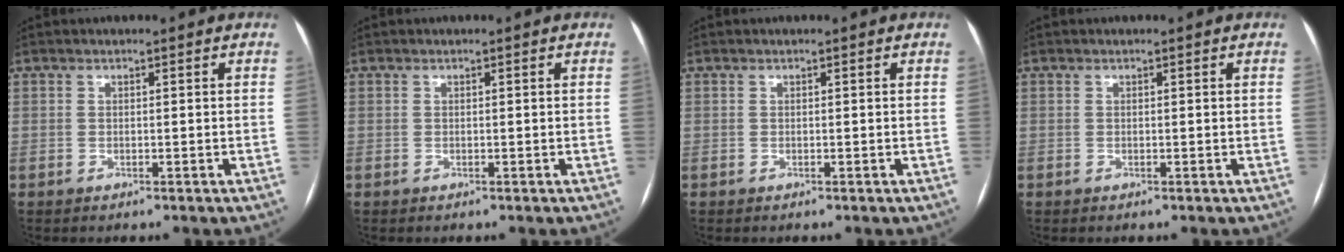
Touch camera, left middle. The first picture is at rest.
{"total": 0.0}
{"total": 0.0}
{"total": 0.0}